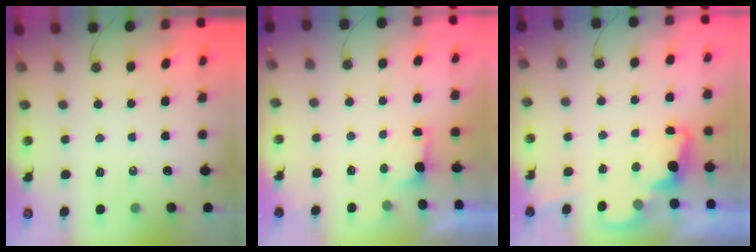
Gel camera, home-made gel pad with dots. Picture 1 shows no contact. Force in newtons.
{"total": 1.2, "press": 0.9, "slide": 0.8}
{"total": 2.3, "press": 2.3, "slide": 0.5}